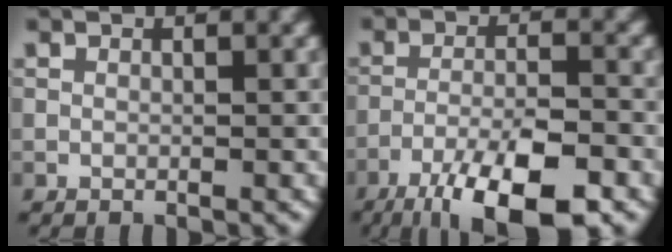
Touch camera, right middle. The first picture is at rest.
{"total": 10.1, "force": [-6.7, 2.6, 7.1], "torque": [-0.119, -0.004, -0.115]}